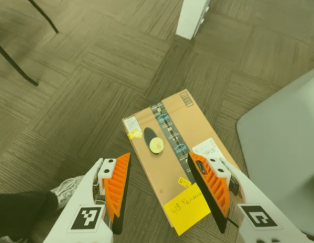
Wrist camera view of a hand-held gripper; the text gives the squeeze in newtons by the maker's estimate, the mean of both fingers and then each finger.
{"total": 0.0}